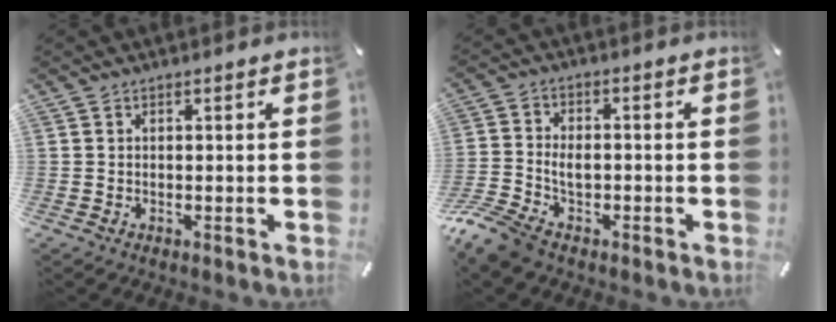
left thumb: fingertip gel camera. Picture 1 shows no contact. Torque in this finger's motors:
{"motor_torque": [-0.30, 1.71, 0.51, 0.51, 0.11]}